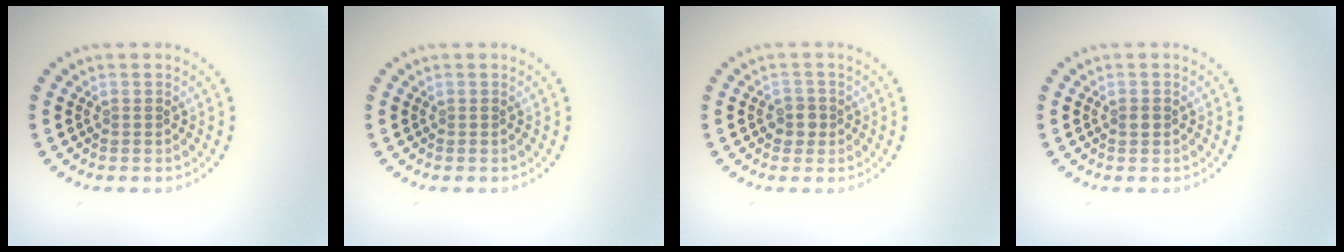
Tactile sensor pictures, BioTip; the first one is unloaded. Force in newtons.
{"total": 0.0}
{"total": 1.7, "press": 1.4, "slide": 0.8}
{"total": 0.8, "press": 0.8, "slide": 0.0}